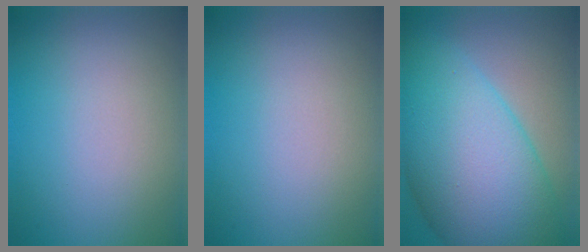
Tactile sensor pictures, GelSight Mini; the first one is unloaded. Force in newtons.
{"total": 0.0}
{"total": 15.1, "press": 15.1, "slide": 0.4}